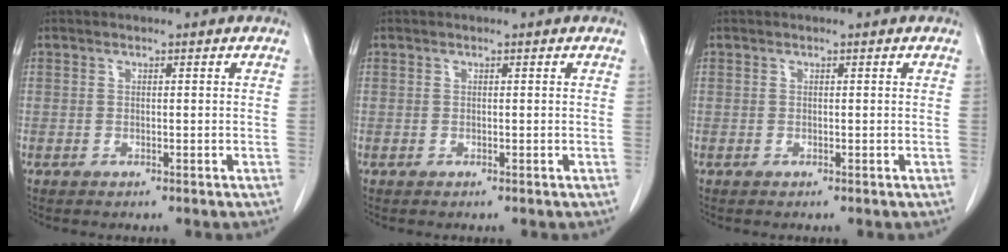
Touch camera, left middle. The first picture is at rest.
{"total": 0.0}
{"total": 0.0}